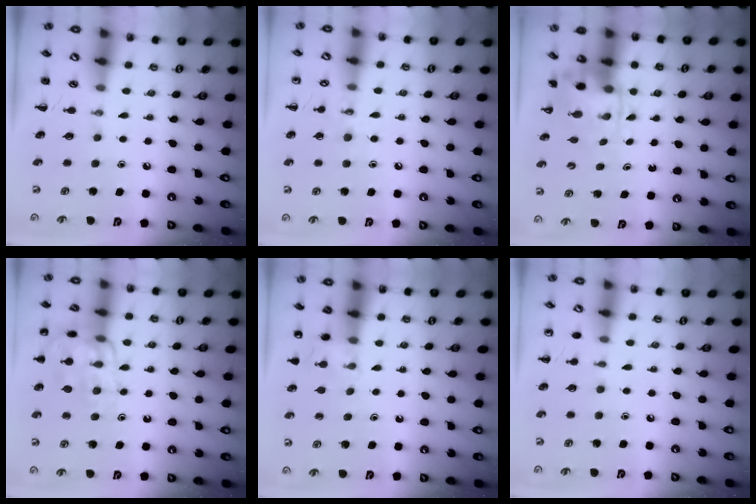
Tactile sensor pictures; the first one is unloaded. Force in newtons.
{"total": 7.3, "press": 7.2, "slide": 1.5}
{"total": 3.5, "press": 3.4, "slide": 0.8}
{"total": 14.2, "press": 14.1, "slide": 1.2}
{"total": 5.1, "press": 4.8, "slide": 1.6}
{"total": 3.7, "press": 3.5, "slide": 1.2}